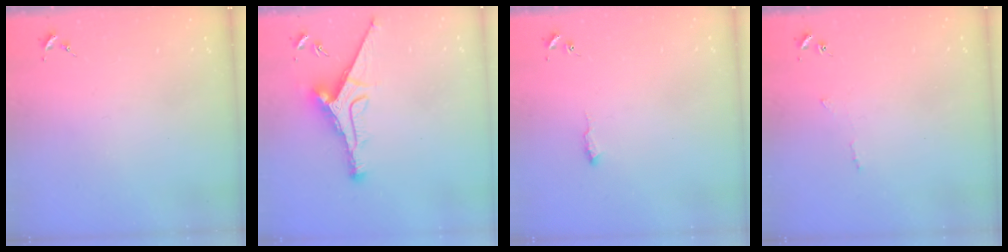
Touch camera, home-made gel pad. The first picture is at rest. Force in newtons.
{"total": 12.4, "press": 12.3, "slide": 0.9}
{"total": 5.0, "press": 4.9, "slide": 0.6}
{"total": 2.9, "press": 2.9, "slide": 0.5}